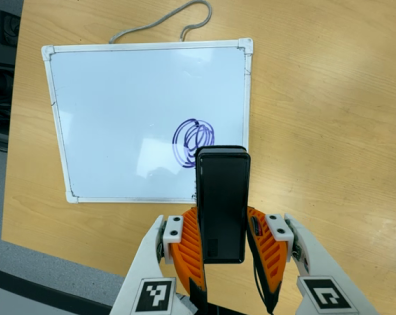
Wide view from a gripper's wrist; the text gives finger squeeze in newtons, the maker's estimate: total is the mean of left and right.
{"total": 4.9, "left": 3.4, "right": 6.4}